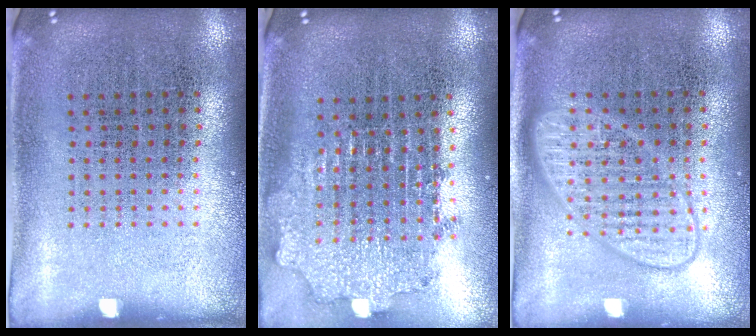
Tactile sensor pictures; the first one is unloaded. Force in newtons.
{"total": 2.1, "press": 1.6, "slide": 1.2}
{"total": 3.2, "press": 3.1, "slide": 0.5}